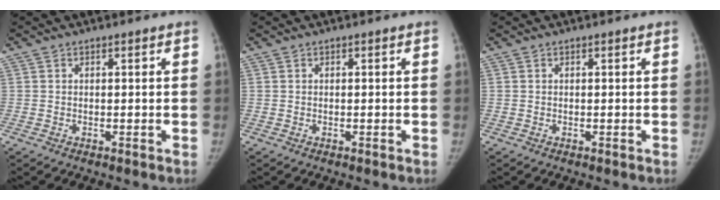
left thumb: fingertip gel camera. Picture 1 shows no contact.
{"total": 0.0}
{"total": 0.0}